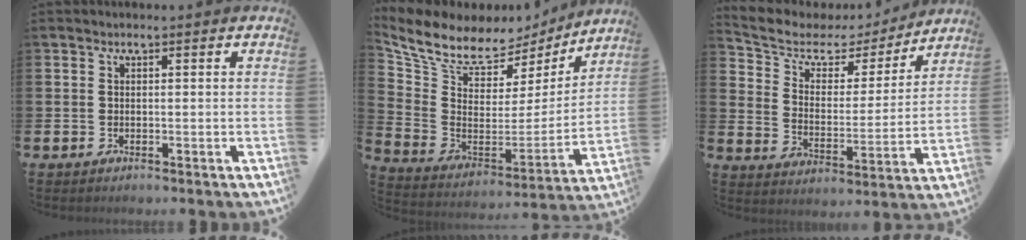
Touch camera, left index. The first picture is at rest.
{"total": 9.7, "force": [8.2, 4.3, 2.7], "torque": [-0.109, -0.049, 0.146]}
{"total": 6.3, "force": [4.9, 3.5, 1.7], "torque": [-0.073, -0.031, 0.080]}